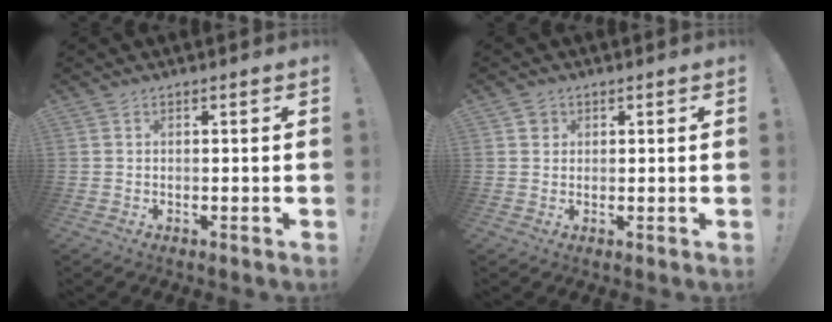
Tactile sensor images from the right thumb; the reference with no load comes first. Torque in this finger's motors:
{"motor_torque": [0.20, 0.13, -0.01, 0.12, -0.03]}